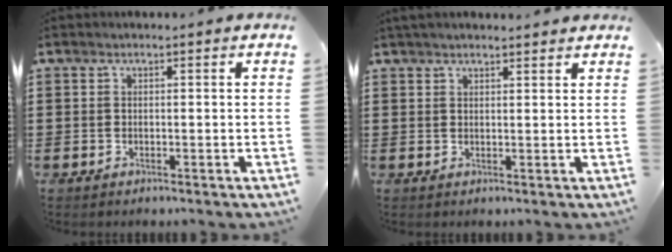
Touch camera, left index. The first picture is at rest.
{"total": 1.7, "force": [1.7, 0.2, 0.4], "torque": [-0.012, 0.003, 0.032]}